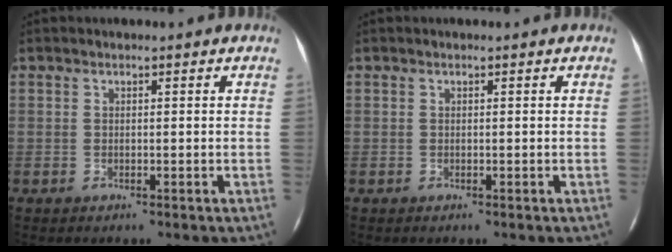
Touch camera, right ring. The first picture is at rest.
{"total": 0.0}